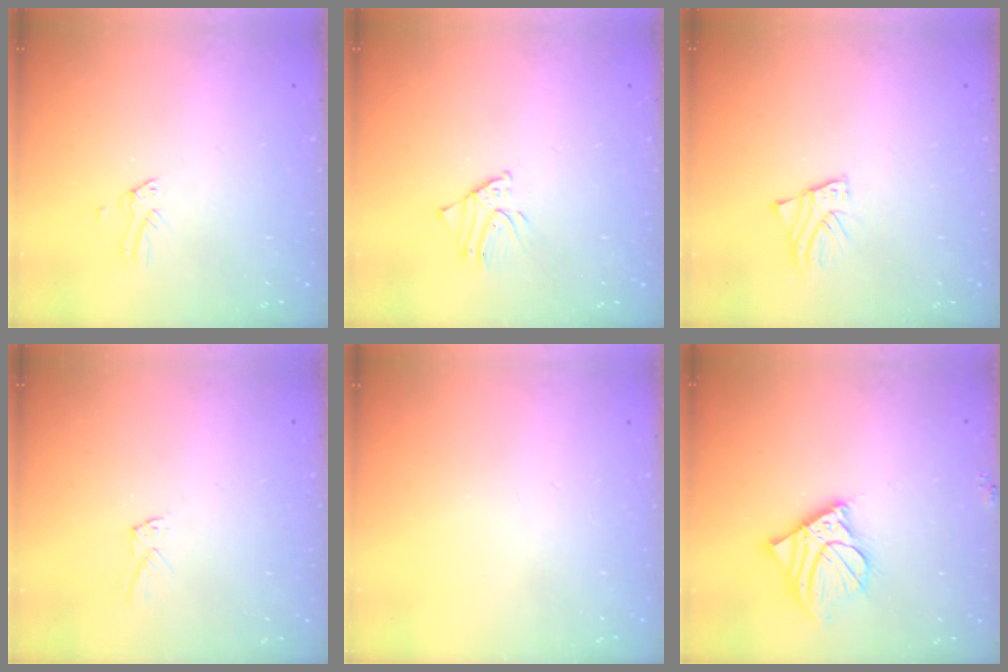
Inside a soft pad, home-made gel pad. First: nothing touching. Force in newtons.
{"total": 2.3, "press": 2.3, "slide": 0.2}
{"total": 2.3, "press": 2.3, "slide": 0.1}
{"total": 2.2, "press": 2.2, "slide": 0.1}
{"total": 0.0}
{"total": 12.3, "press": 12.0, "slide": 2.3}